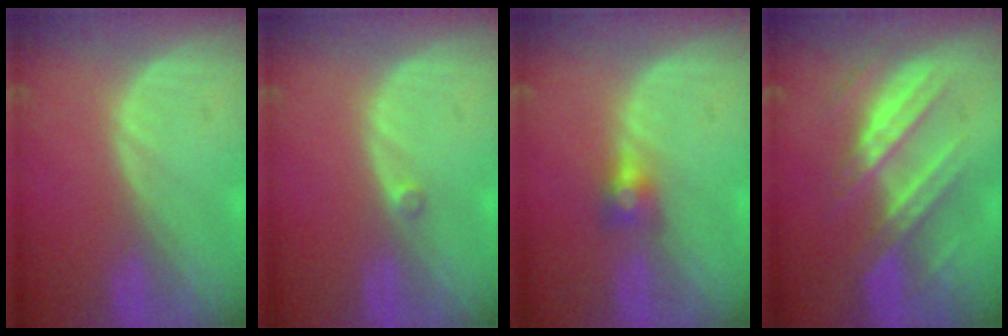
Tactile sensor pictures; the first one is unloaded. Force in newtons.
{"total": 1.0, "press": 0.8, "slide": 0.5}
{"total": 2.8, "press": 2.5, "slide": 1.3}
{"total": 7.4, "press": 7.3, "slide": 1.0}